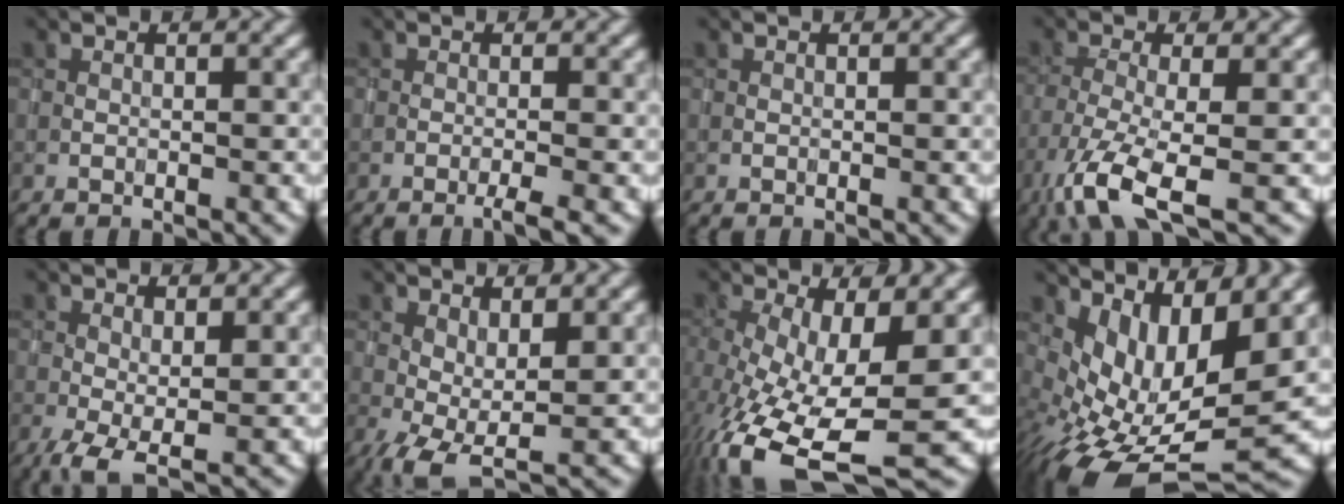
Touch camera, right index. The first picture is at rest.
{"total": 1.9, "force": [-1.0, 0.2, 1.6], "torque": [-0.021, 0.004, -0.023]}
{"total": 0.0}
{"total": 7.1, "force": [-3.9, 1.9, 5.6], "torque": [-0.122, -0.015, -0.082]}
{"total": 3.2, "force": [-1.0, 0.9, 2.9], "torque": [-0.064, -0.007, -0.021]}
{"total": 3.9, "force": [-0.7, 1.4, 3.6], "torque": [-0.075, 0.001, -0.015]}
{"total": 12.0, "force": [-3.5, 4.8, 10.4], "torque": [-0.206, -0.038, -0.051]}
{"total": 9.8, "force": [0.2, 5.0, 8.4], "torque": [-0.155, -0.019, 0.019]}